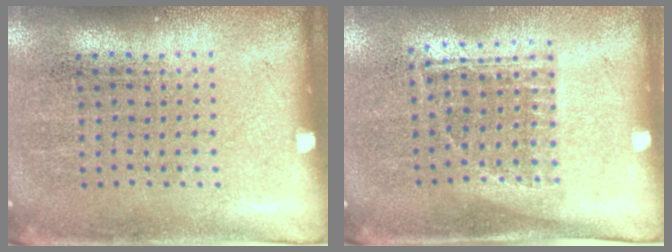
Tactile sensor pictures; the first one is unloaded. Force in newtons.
{"total": 1.2, "press": 0.9, "slide": 0.7}